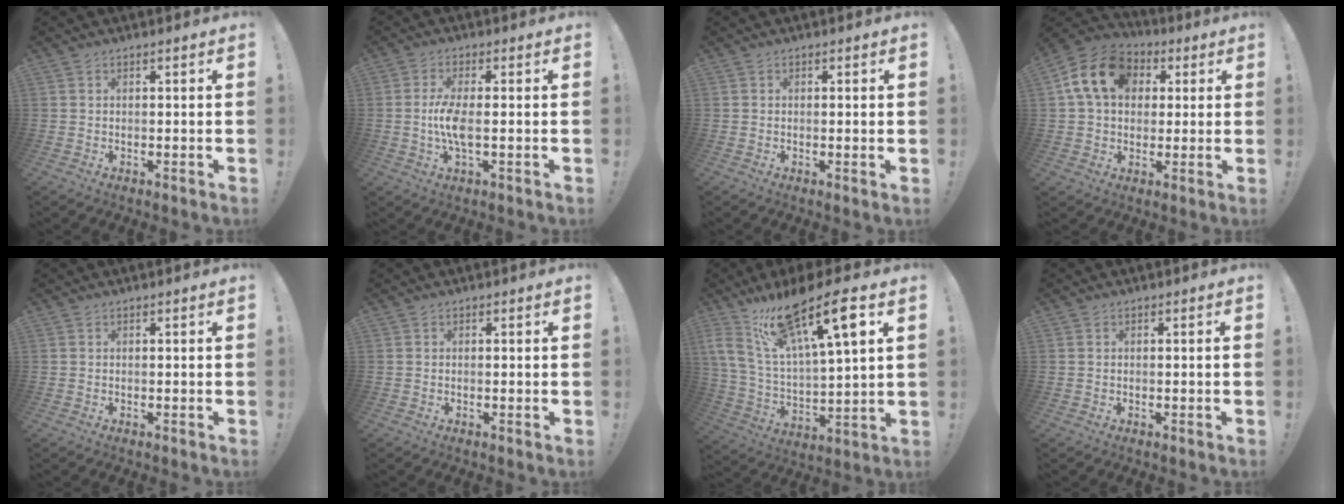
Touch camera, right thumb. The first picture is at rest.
{"total": 7.0, "force": [-0.8, 1.9, 6.7], "torque": [-0.139, -0.006, -0.015]}
{"total": 0.8, "force": [0.2, -0.1, 0.8], "torque": [-0.010, -0.002, 0.002]}
{"total": 15.6, "force": [4.4, 11.8, 9.2], "torque": [-0.152, 0.008, 0.087]}
{"total": 0.0}
{"total": 0.0}
{"total": 20.6, "force": [13.1, 5.4, 14.9], "torque": [-0.250, -0.074, 0.218]}
{"total": 0.6, "force": [0.0, -0.2, 0.5], "torque": [-0.011, 0.001, 0.000]}